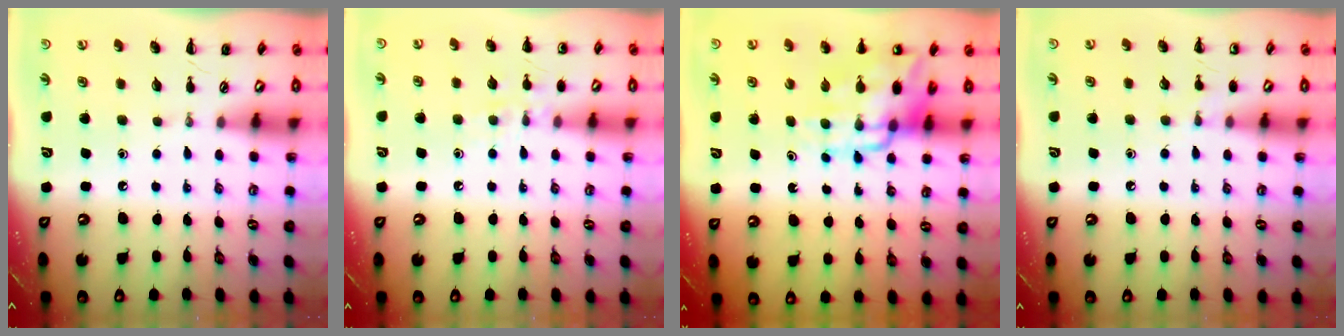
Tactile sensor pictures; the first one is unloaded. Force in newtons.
{"total": 7.9, "press": 7.8, "slide": 1.6}
{"total": 13.8, "press": 13.3, "slide": 3.7}
{"total": 5.8, "press": 5.6, "slide": 1.5}